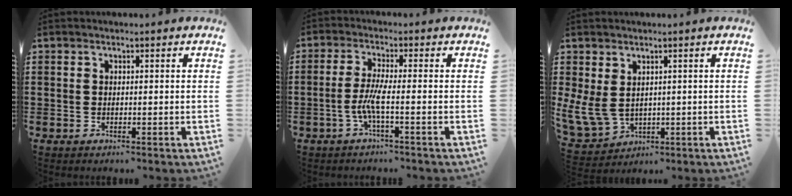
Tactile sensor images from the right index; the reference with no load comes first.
{"total": 4.3, "force": [-1.5, 0.0, 4.0], "torque": [-0.102, -0.015, -0.040]}
{"total": 5.0, "force": [1.3, 3.7, 3.0], "torque": [-0.101, -0.008, 0.022]}